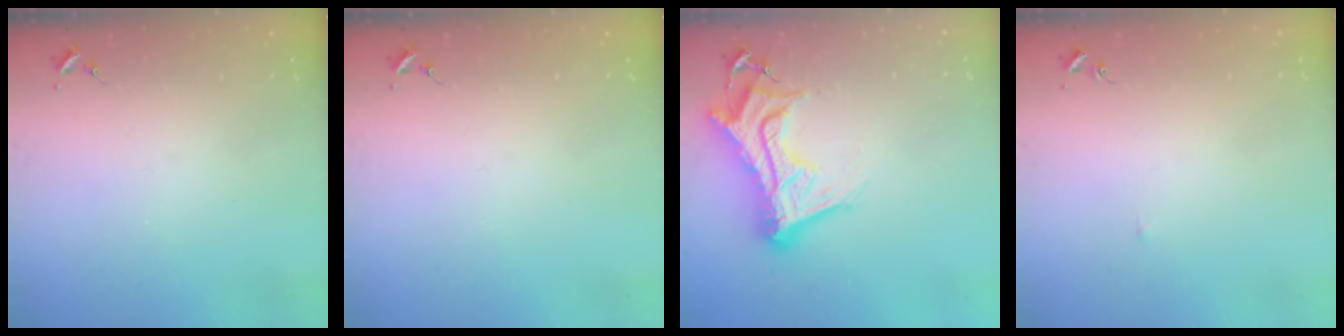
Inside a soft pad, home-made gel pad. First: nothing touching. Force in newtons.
{"total": 0.0}
{"total": 17.8, "press": 17.8, "slide": 1.7}
{"total": 1.8, "press": 1.8, "slide": 0.3}